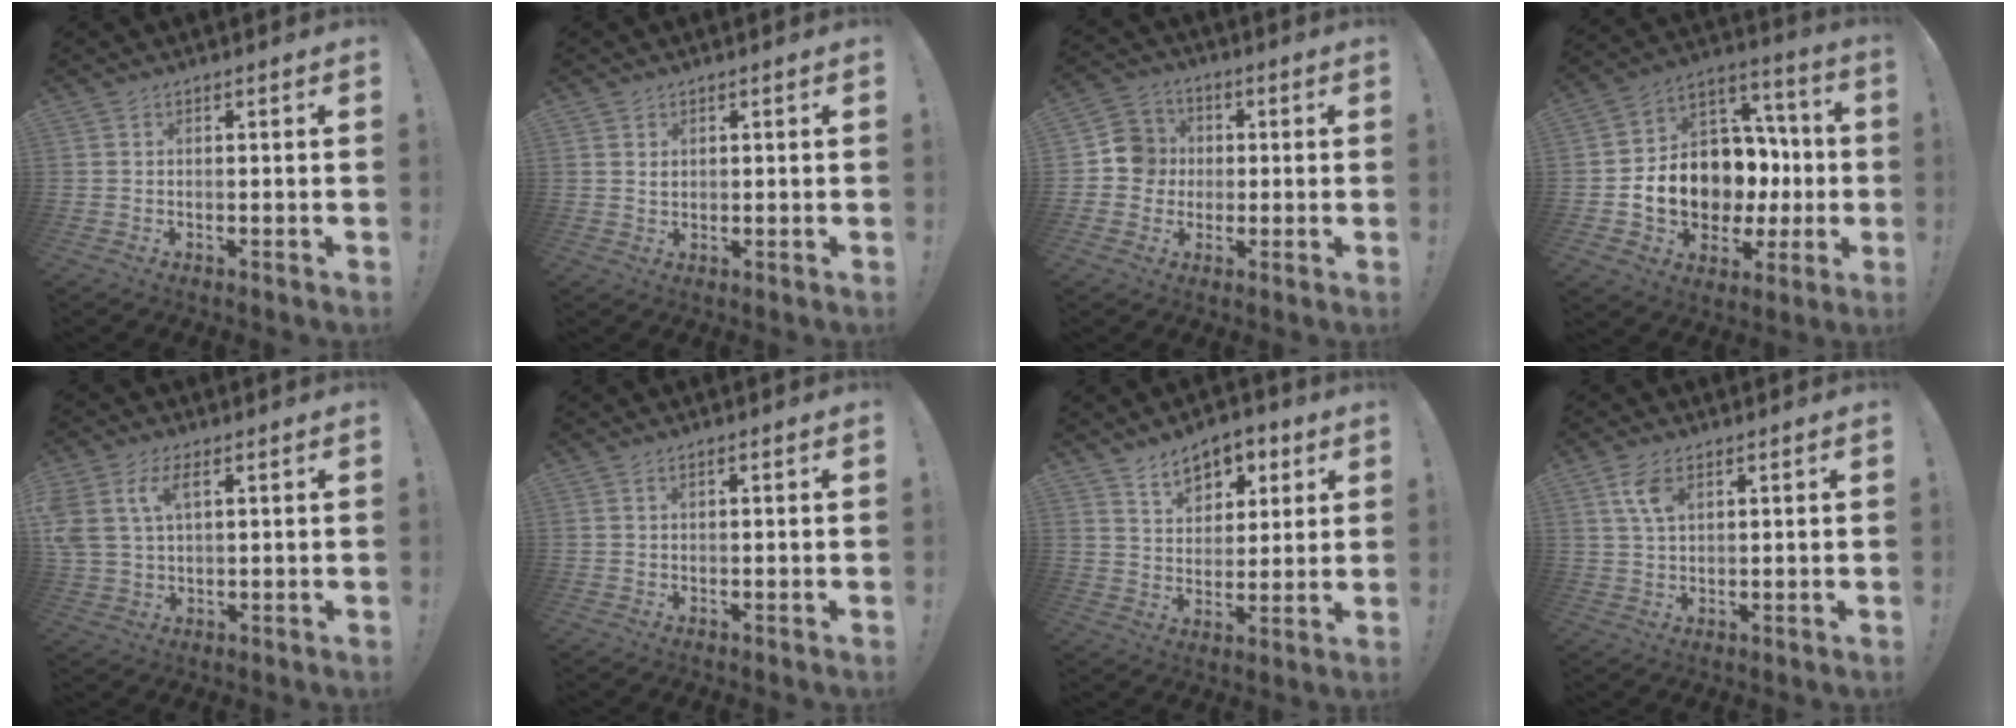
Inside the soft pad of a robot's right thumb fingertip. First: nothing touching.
{"total": 1.4, "force": [1.0, 1.0, 0.3], "torque": [0.009, -0.005, 0.016]}
{"total": 9.2, "force": [-0.5, 8.9, 2.1], "torque": [-0.023, 0.015, -0.005]}
{"total": 15.6, "force": [-2.3, 12.5, 9.0], "torque": [-0.138, 0.005, -0.012]}
{"total": 8.2, "force": [3.3, 4.9, 5.6], "torque": [-0.130, -0.001, 0.061]}
{"total": 0.7, "force": [0.2, 0.2, 0.6], "torque": [-0.019, 0.005, 0.004]}
{"total": 9.4, "force": [5.9, 6.1, 4.1], "torque": [-0.057, -0.032, 0.110]}
{"total": 5.9, "force": [2.6, 2.9, 4.4], "torque": [-0.091, -0.005, 0.047]}